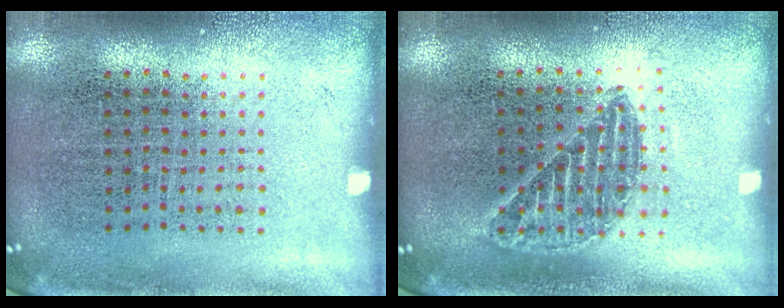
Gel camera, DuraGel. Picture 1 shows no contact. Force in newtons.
{"total": 1.2, "press": 1.1, "slide": 0.5}